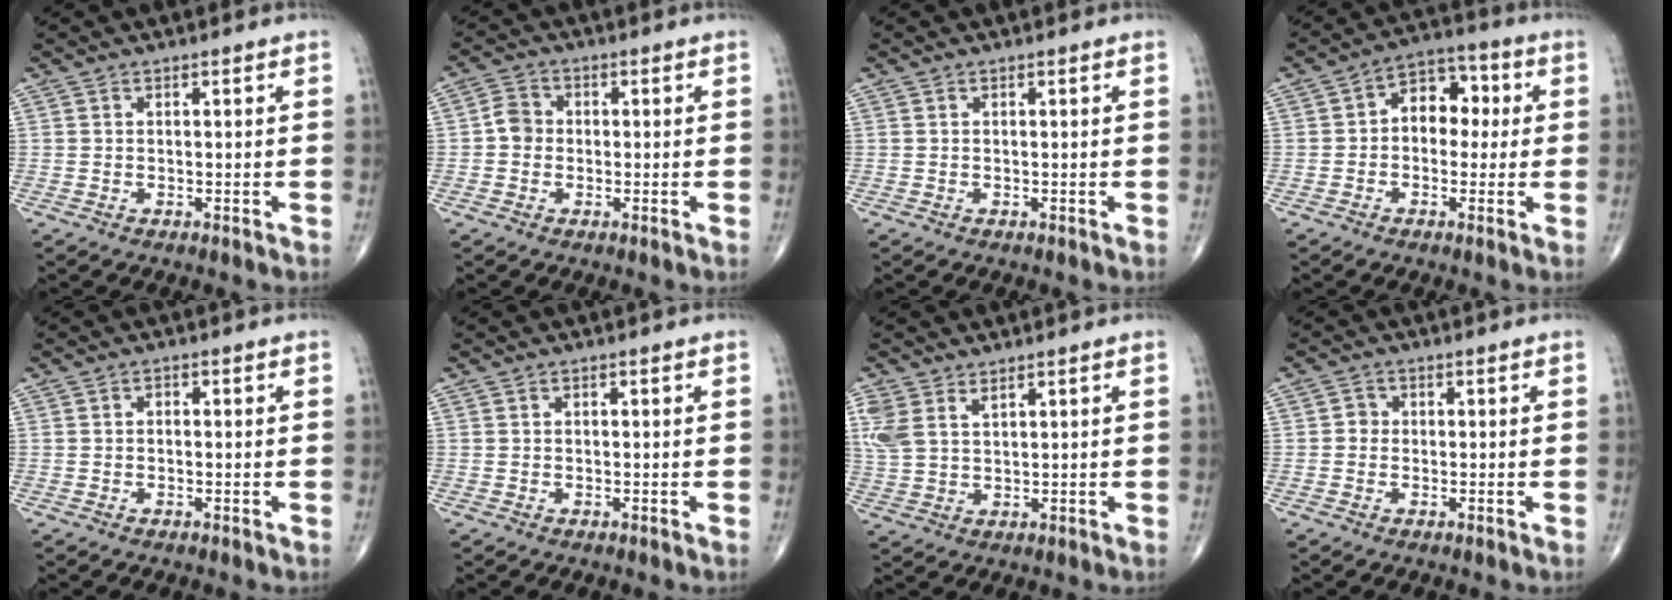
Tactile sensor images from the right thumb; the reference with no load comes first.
{"total": 3.6, "force": [-0.4, 3.2, 1.7], "torque": [-0.017, 0.009, -0.015]}
{"total": 0.0}
{"total": 9.0, "force": [0.7, 6.4, 6.3], "torque": [-0.053, 0.031, 0.000]}
{"total": 0.9, "force": [0.1, 0.6, 0.6], "torque": [-0.003, 0.002, -0.003]}
{"total": 0.0}
{"total": 5.4, "force": [3.0, 2.7, 3.6], "torque": [-0.087, -0.004, 0.070]}
{"total": 1.6, "force": [-0.2, 1.5, 0.6], "torque": [0.001, 0.005, -0.008]}